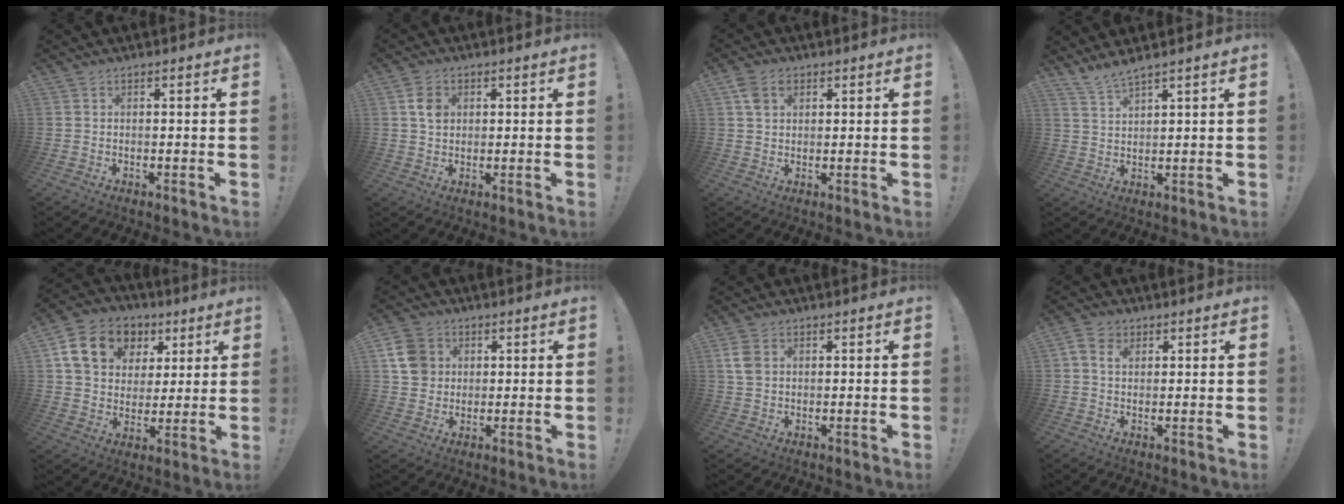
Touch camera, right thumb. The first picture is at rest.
{"total": 4.9, "force": [1.2, 3.8, 2.9], "torque": [-0.036, 0.000, 0.020]}
{"total": 5.3, "force": [2.2, 3.8, 3.0], "torque": [-0.043, -0.001, 0.044]}
{"total": 4.4, "force": [4.0, 0.1, 1.8], "torque": [-0.045, -0.022, 0.074]}
{"total": 16.2, "force": [6.9, 12.3, 8.0], "torque": [-0.115, -0.019, 0.138]}
{"total": 9.5, "force": [2.8, 8.4, 3.5], "torque": [-0.053, -0.005, 0.060]}
{"total": 5.3, "force": [1.7, 3.7, 3.4], "torque": [-0.075, 0.001, 0.033]}
{"total": 5.3, "force": [1.9, 3.7, 3.3], "torque": [-0.067, 0.008, 0.039]}